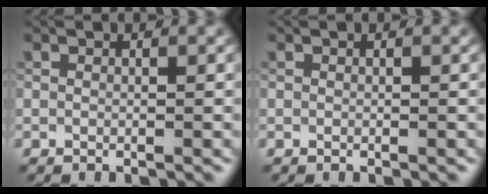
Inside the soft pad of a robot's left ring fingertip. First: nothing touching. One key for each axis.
{"total": 0.0}